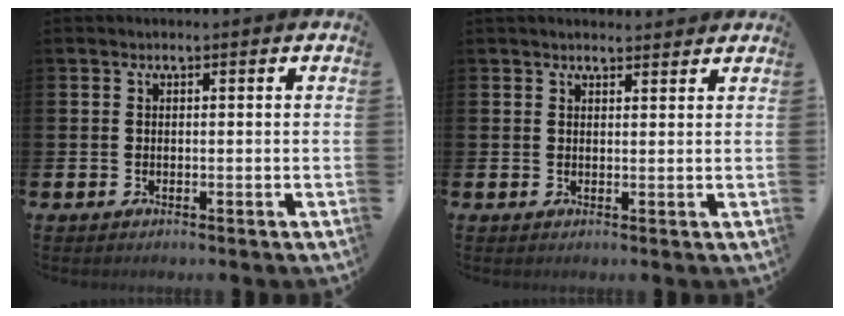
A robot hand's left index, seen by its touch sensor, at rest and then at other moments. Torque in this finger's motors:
{"motor_torque": [0.79, -1.35, 0.28, 0.00]}